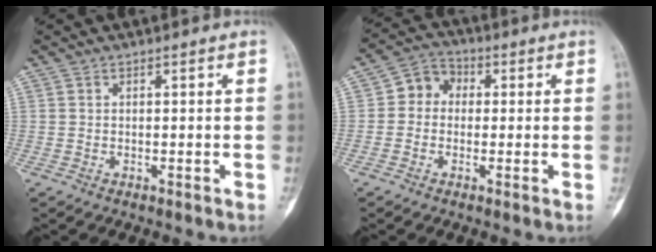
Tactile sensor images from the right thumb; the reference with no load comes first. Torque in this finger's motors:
{"motor_torque": [0.01, 0.00, 0.08, -0.02, 0.00]}